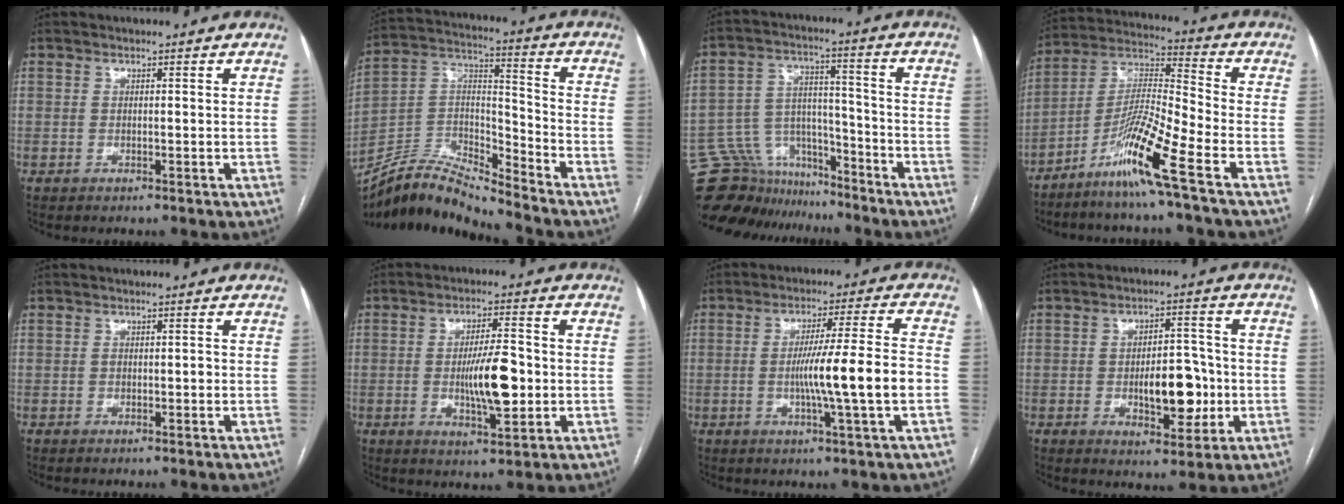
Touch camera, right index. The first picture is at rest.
{"total": 12.4, "force": [-12.2, 0.0, 2.4], "torque": [-0.040, 0.050, -0.233]}
{"total": 12.9, "force": [-11.6, 5.5, 0.5], "torque": [-0.014, 0.058, -0.194]}
{"total": 12.0, "force": [-7.2, -1.2, 9.5], "torque": [-0.187, -0.015, -0.141]}
{"total": 0.6, "force": [-0.1, 0.5, 0.4], "torque": [-0.005, 0.002, -0.004]}
{"total": 8.8, "force": [-1.0, 2.0, 8.5], "torque": [-0.148, -0.001, -0.015]}
{"total": 11.2, "force": [-2.0, -0.9, 11.0], "torque": [-0.183, 0.000, -0.034]}
{"total": 8.9, "force": [-1.6, 4.0, 7.8], "torque": [-0.114, 0.010, -0.017]}